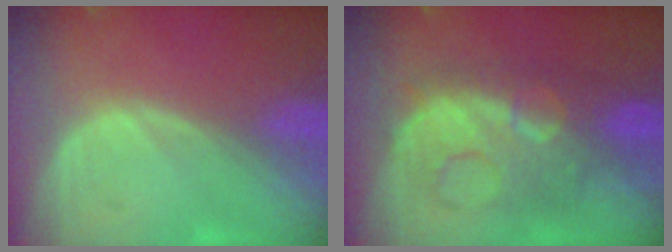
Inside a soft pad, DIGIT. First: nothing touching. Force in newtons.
{"total": 9.5, "press": 9.5, "slide": 0.4}